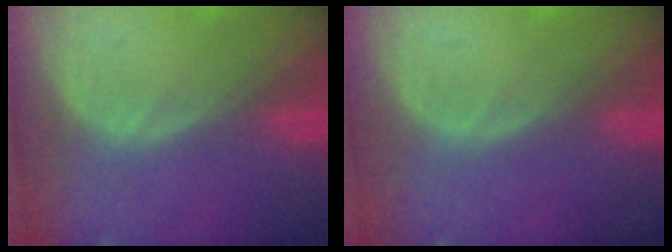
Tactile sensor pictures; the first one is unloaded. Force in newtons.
{"total": 0.0}